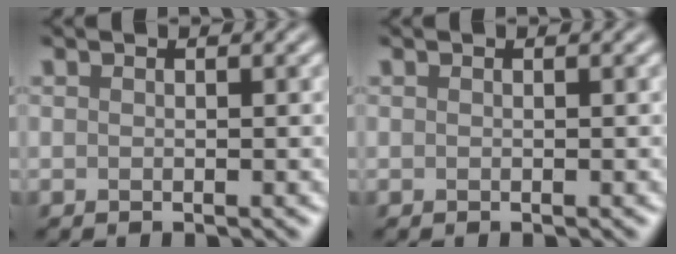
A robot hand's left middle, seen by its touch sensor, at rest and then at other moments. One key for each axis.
{"total": 0.0}